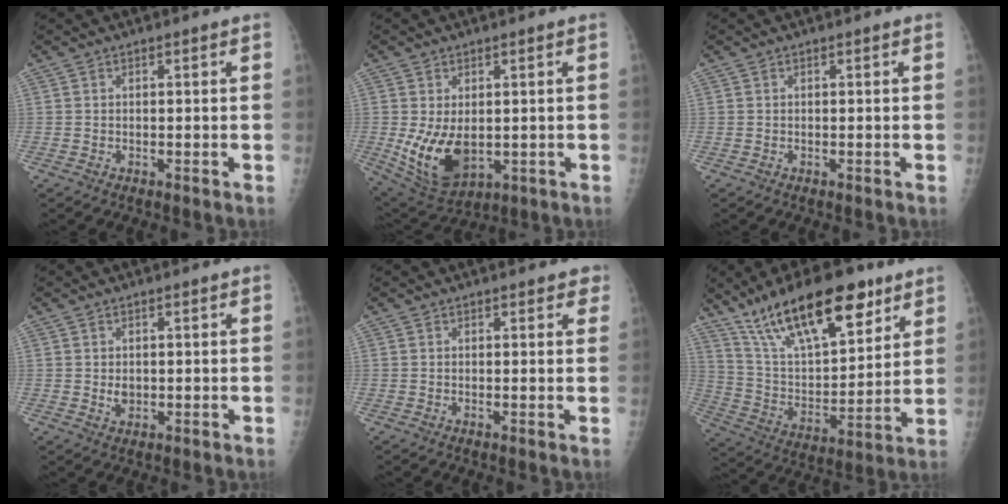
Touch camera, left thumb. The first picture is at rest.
{"total": 10.8, "force": [-0.8, 6.6, 8.5], "torque": [-0.140, -0.019, 0.012]}
{"total": 0.0}
{"total": 2.1, "force": [0.4, 1.5, 1.5], "torque": [-0.017, -0.005, 0.012]}
{"total": 2.7, "force": [2.0, 1.1, 1.5], "torque": [0.003, -0.003, 0.020]}
{"total": 23.6, "force": [15.2, 8.8, 15.8], "torque": [-0.235, -0.046, 0.271]}